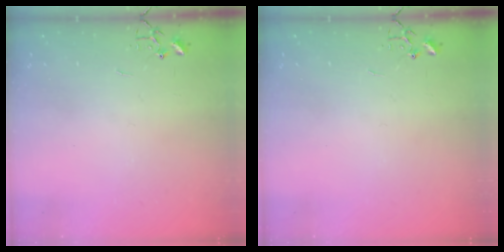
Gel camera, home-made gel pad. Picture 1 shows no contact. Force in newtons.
{"total": 0.0}